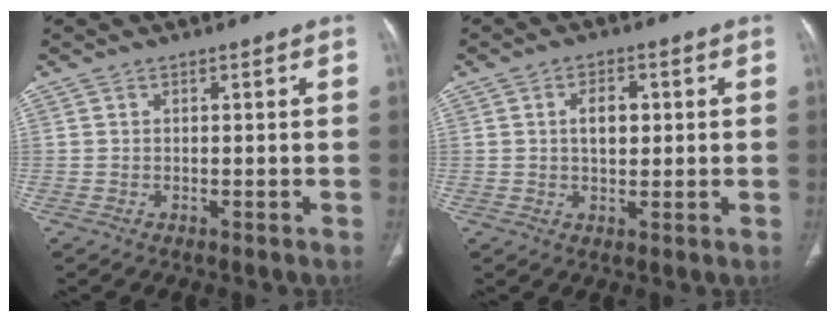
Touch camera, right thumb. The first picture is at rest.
{"total": 4.9, "force": [0.8, 3.0, 3.8], "torque": [-0.052, 0.002, 0.013]}